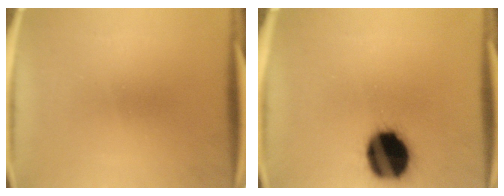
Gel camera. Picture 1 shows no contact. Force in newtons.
{"total": 19.1}